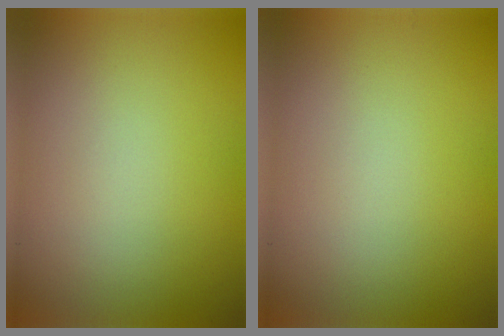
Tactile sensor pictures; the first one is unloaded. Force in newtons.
{"total": 0.0}